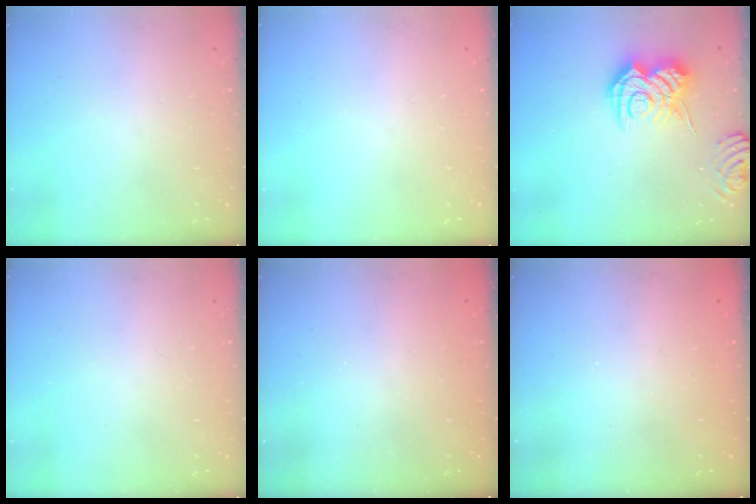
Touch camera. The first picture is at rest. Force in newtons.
{"total": 0.0}
{"total": 13.6, "press": 13.5, "slide": 1.2}
{"total": 0.0}
{"total": 2.4, "press": 2.3, "slide": 0.8}
{"total": 2.3, "press": 2.1, "slide": 0.7}